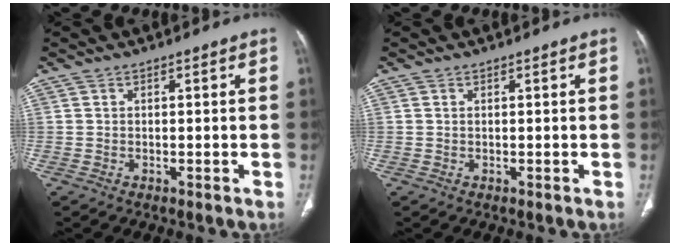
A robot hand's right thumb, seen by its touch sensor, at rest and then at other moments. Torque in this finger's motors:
{"motor_torque": [1.44, 1.36, 0.17, -0.34, -0.01]}